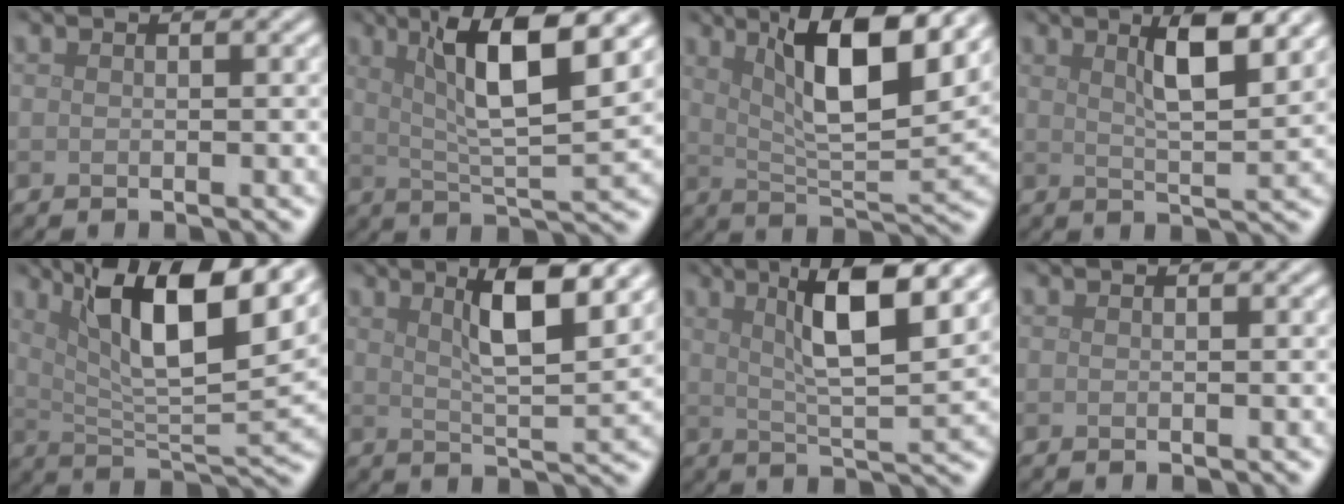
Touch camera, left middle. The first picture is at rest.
{"total": 9.4, "force": [3.8, 2.1, 8.4], "torque": [-0.128, 0.005, 0.064]}
{"total": 10.2, "force": [4.5, 2.8, 8.7], "torque": [-0.138, -0.001, 0.075]}
{"total": 5.7, "force": [2.9, 1.3, 4.7], "torque": [-0.069, 0.003, 0.045]}
{"total": 11.8, "force": [5.8, 3.5, 9.7], "torque": [-0.161, 0.001, 0.100]}
{"total": 7.2, "force": [3.4, 1.6, 6.1], "torque": [-0.088, 0.004, 0.056]}
{"total": 8.7, "force": [3.7, 1.9, 7.7], "torque": [-0.113, 0.009, 0.060]}
{"total": 0.0}